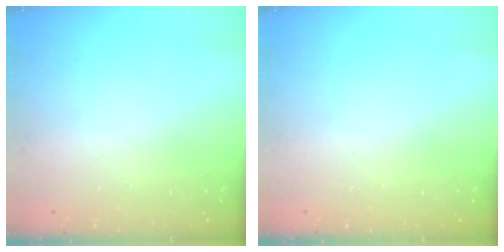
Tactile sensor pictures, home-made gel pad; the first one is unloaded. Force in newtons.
{"total": 0.0}